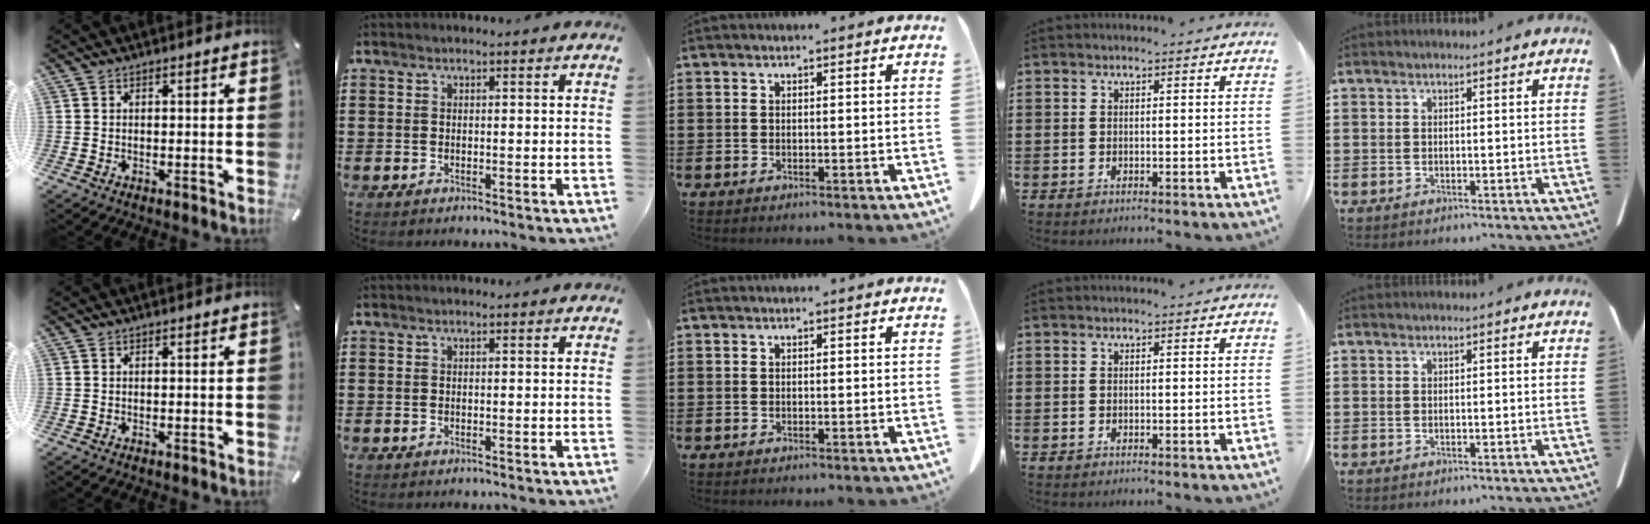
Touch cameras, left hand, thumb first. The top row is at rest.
{}